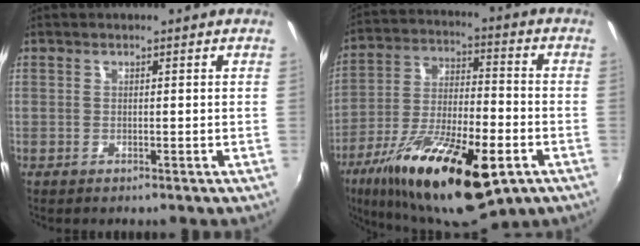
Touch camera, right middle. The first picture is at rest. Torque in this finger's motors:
{"motor_torque": [1.19, -0.95, 0.77, 0.21]}